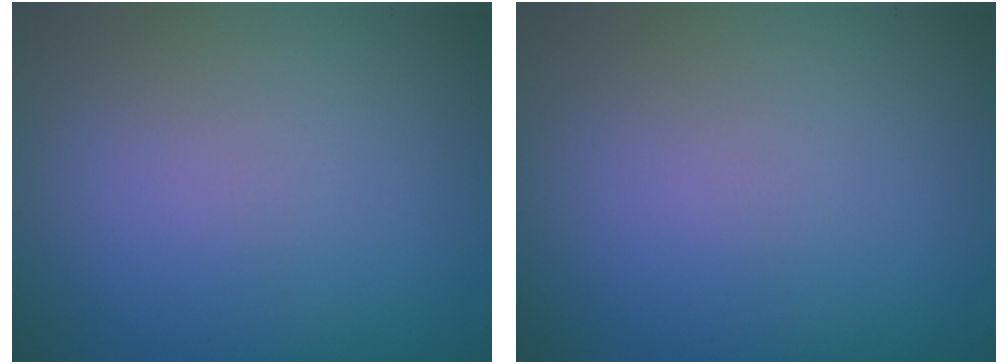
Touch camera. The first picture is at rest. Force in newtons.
{"total": 0.0}